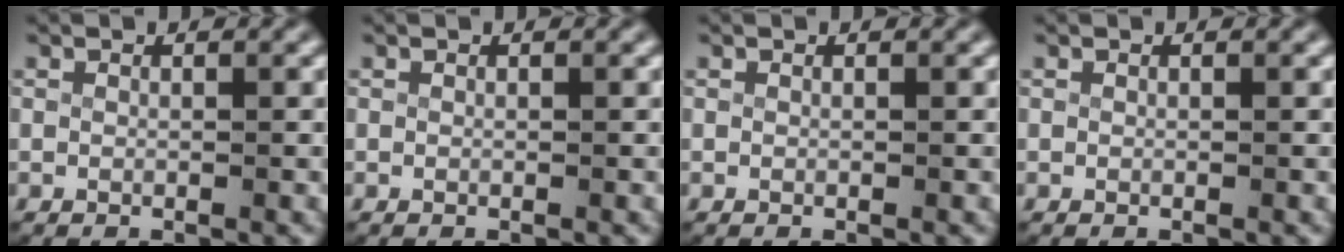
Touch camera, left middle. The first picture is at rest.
{"total": 0.0}
{"total": 0.0}
{"total": 0.0}